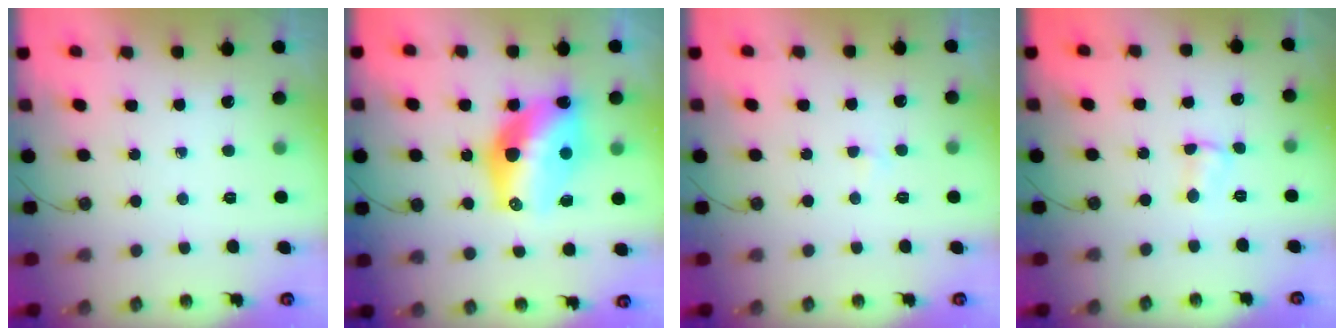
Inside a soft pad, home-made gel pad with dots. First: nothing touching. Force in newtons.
{"total": 16.0, "press": 15.9, "slide": 1.5}
{"total": 2.3, "press": 2.3, "slide": 0.4}
{"total": 2.6, "press": 2.6, "slide": 0.4}